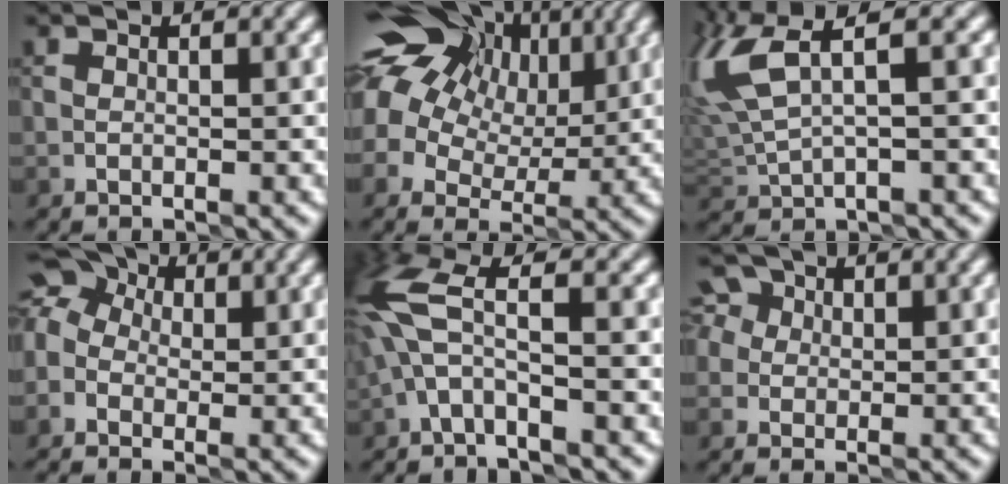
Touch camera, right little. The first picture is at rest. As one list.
[{"total": 17.3, "force": [6.6, 13.1, 9.2], "torque": [-0.205, 0.052, 0.104]}, {"total": 5.6, "force": [2.6, 1.8, 4.6], "torque": [-0.119, 0.010, 0.055]}, {"total": 8.1, "force": [0.8, 6.7, 4.6], "torque": [-0.101, 0.034, -0.027]}, {"total": 5.1, "force": [-0.2, 1.5, 4.8], "torque": [-0.125, 0.017, -0.015]}, {"total": 4.1, "force": [1.4, 3.5, 1.7], "torque": [-0.010, 0.028, -0.006]}]